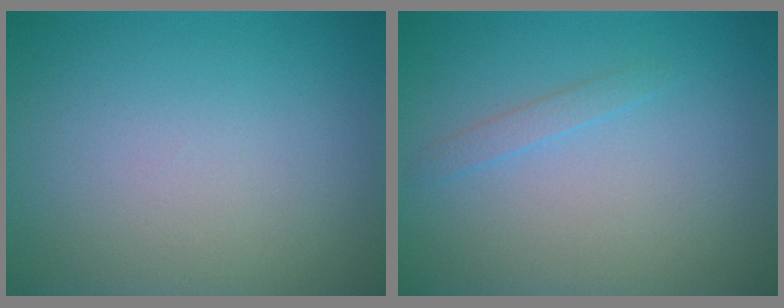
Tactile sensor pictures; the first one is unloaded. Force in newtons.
{"total": 0.9, "press": 0.9, "slide": 0.1}